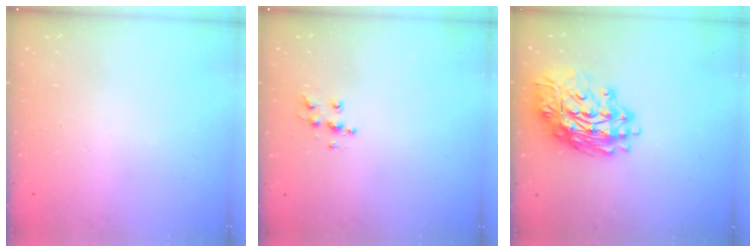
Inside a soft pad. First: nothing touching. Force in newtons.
{"total": 6.6, "press": 6.5, "slide": 0.3}
{"total": 16.8, "press": 16.7, "slide": 1.9}